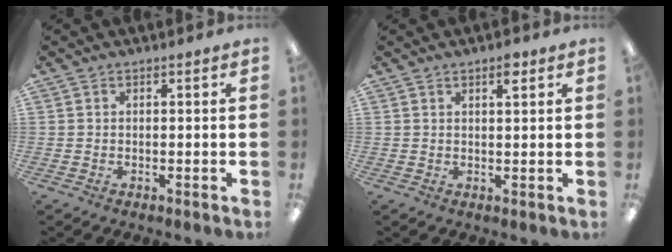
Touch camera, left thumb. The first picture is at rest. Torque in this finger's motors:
{"motor_torque": [-0.02, 0.05, -0.47, 0.16, 0.02]}